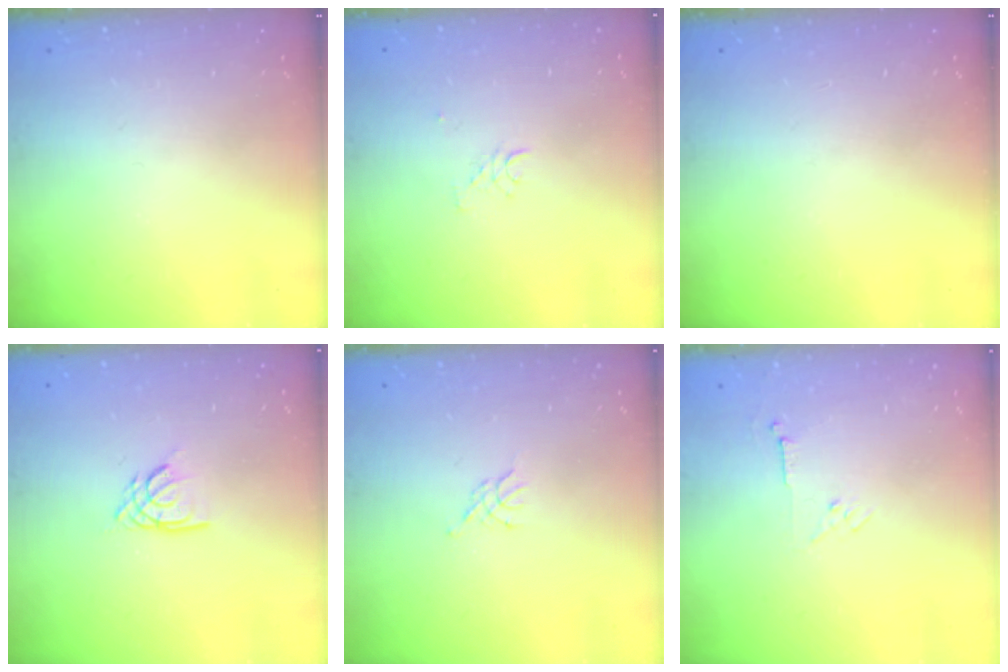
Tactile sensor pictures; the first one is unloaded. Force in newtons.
{"total": 2.6, "press": 2.6, "slide": 0.1}
{"total": 0.0}
{"total": 3.8, "press": 3.7, "slide": 0.4}
{"total": 2.3, "press": 2.2, "slide": 0.5}
{"total": 3.5, "press": 3.4, "slide": 0.7}